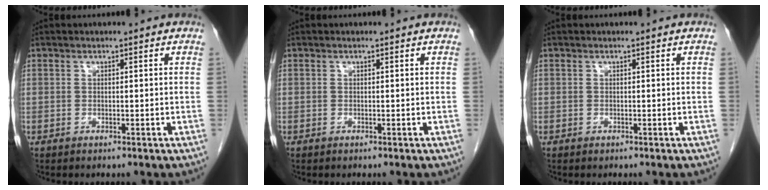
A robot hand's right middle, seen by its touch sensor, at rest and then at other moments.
{"total": 0.0}
{"total": 0.0}